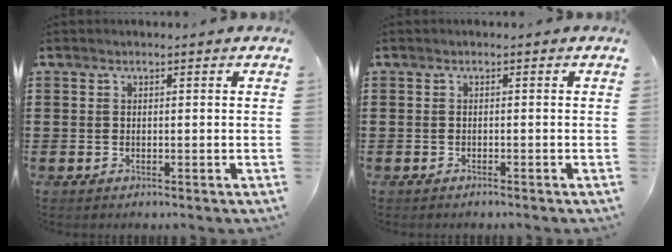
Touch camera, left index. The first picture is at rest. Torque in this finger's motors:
{"motor_torque": [-0.15, -0.06, -0.01, -0.01]}